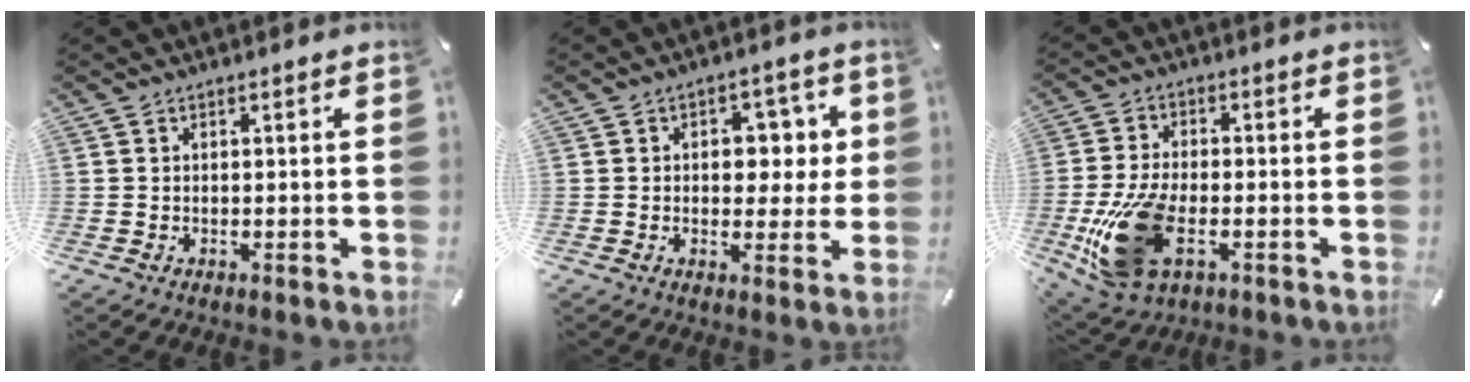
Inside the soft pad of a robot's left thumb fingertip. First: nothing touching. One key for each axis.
{"total": 7.5, "fx": 0.8, "fy": 5.7, "fz": 4.8, "tx": -0.056, "ty": 0.001, "tz": 0.006}
{"total": 16.3, "fx": -4.6, "fy": 9.1, "fz": 12.7, "tx": -0.275, "ty": -0.007, "tz": -0.072}